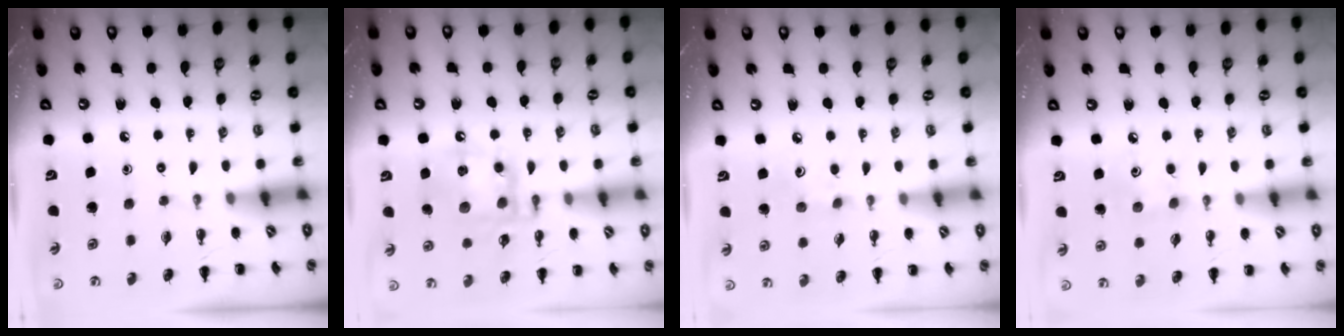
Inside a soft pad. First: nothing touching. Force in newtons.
{"total": 14.5, "press": 14.3, "slide": 2.3}
{"total": 6.0, "press": 5.7, "slide": 1.7}
{"total": 5.0, "press": 4.9, "slide": 1.0}